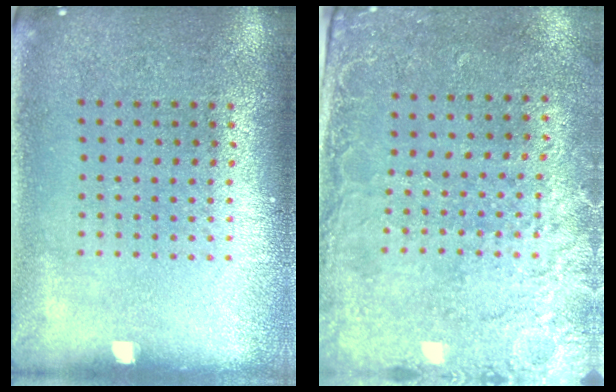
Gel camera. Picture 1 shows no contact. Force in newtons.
{"total": 2.7, "press": 2.2, "slide": 1.5}